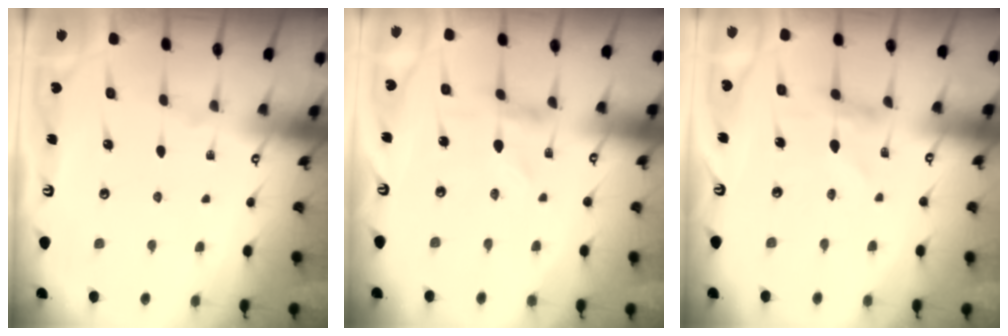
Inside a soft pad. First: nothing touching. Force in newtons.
{"total": 0.0}
{"total": 0.0}